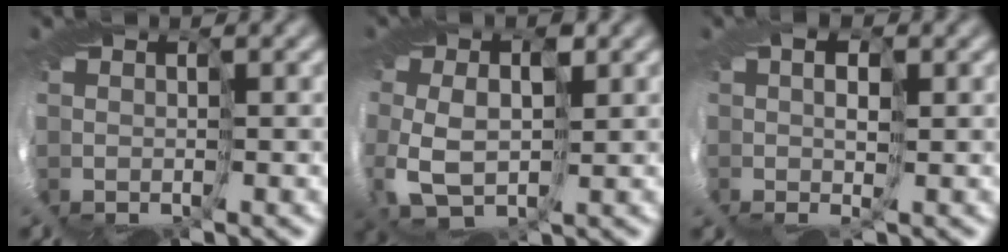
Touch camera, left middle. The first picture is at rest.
{"total": 3.4, "force": [-0.1, 1.9, 2.9], "torque": [-0.083, -0.007, -0.007]}
{"total": 1.5, "force": [0.4, -1.5, 0.2], "torque": [0.009, 0.008, -0.010]}